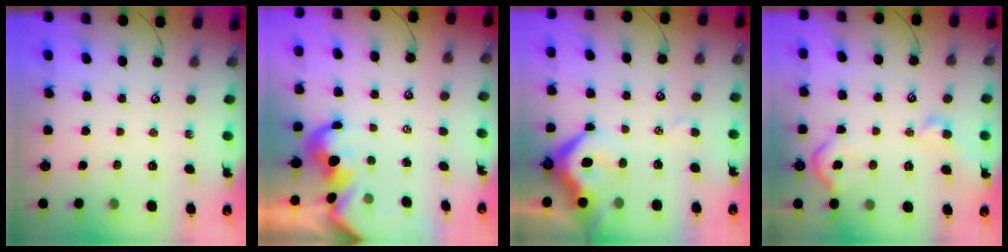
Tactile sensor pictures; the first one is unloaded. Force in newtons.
{"total": 1.4, "press": 1.1, "slide": 0.8}
{"total": 7.6, "press": 7.4, "slide": 1.4}
{"total": 5.6, "press": 5.6, "slide": 0.5}